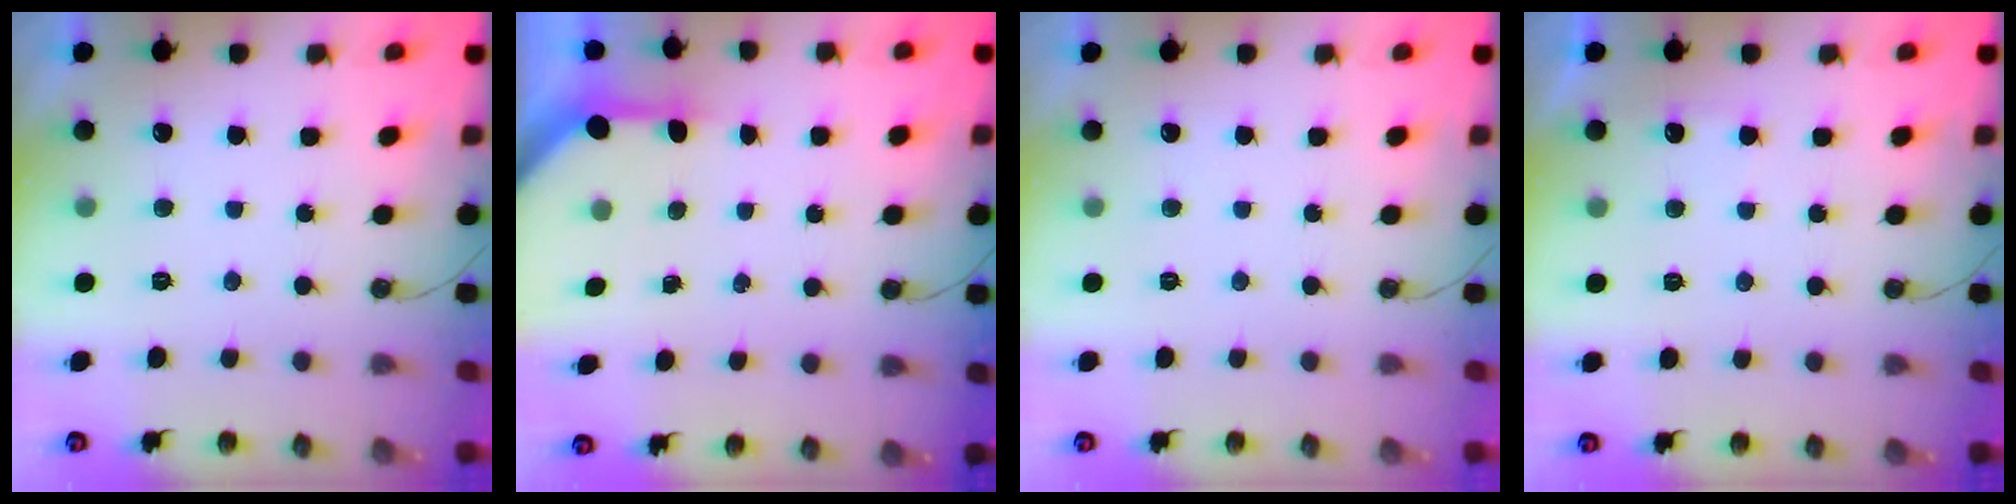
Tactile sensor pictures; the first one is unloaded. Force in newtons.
{"total": 3.1, "press": 3.1, "slide": 0.2}
{"total": 0.0}
{"total": 2.2, "press": 2.2, "slide": 0.3}